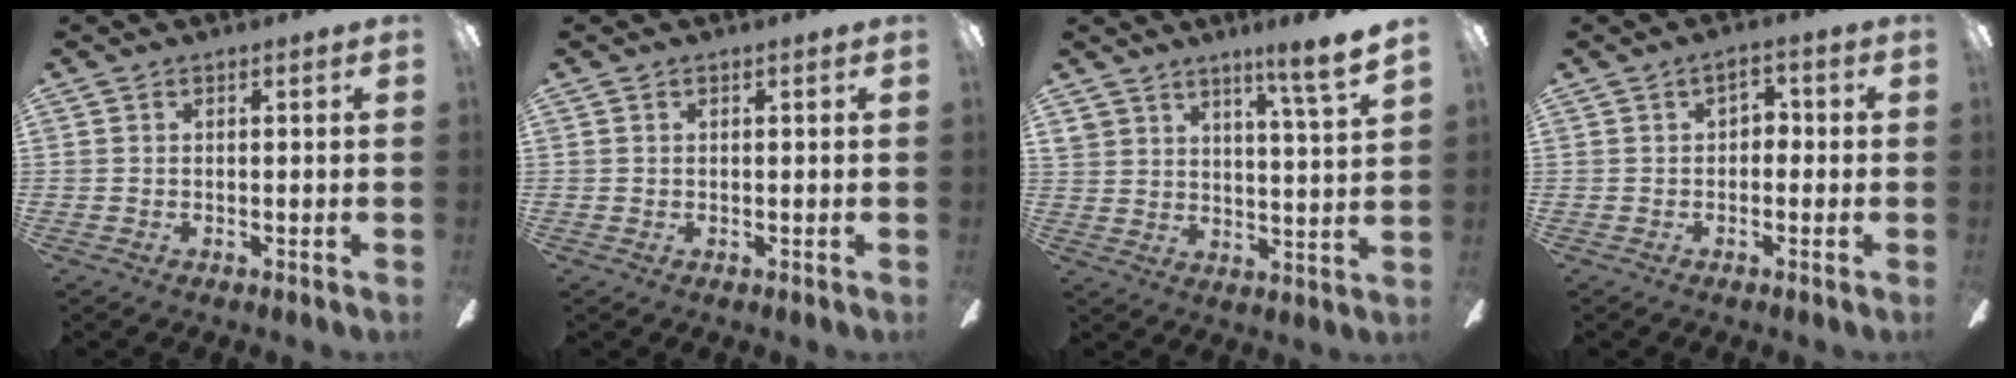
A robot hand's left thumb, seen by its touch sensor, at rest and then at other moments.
{"total": 0.6, "force": [0.2, 0.4, 0.4], "torque": [-0.007, 0.004, 0.004]}
{"total": 8.3, "force": [6.8, 1.1, 4.6], "torque": [-0.073, -0.041, 0.117]}
{"total": 3.7, "force": [0.4, 2.4, 2.7], "torque": [-0.038, 0.007, 0.001]}